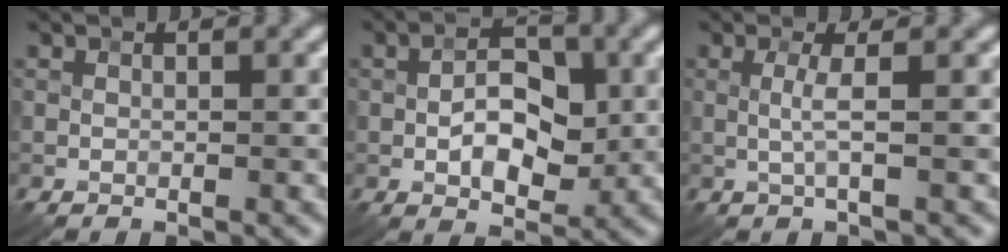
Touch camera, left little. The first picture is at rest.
{"total": 5.3, "force": [-0.8, 3.0, 4.3], "torque": [-0.069, 0.002, -0.014]}
{"total": 1.7, "force": [0.0, 0.1, 1.7], "torque": [-0.036, 0.000, -0.001]}